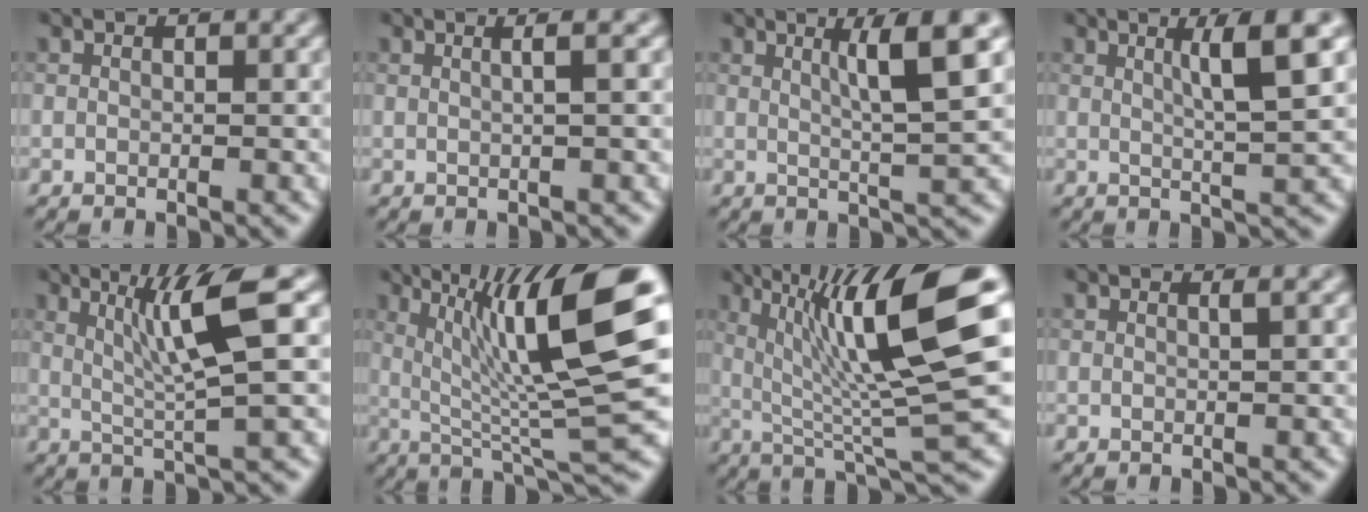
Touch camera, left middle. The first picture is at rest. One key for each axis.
{"total": 2.3, "fx": 0.6, "fy": 0.9, "fz": 2.1, "tx": -0.022, "ty": 0.008, "tz": -0.012}
{"total": 5.2, "fx": 1.9, "fy": 0.5, "fz": 4.8, "tx": -0.074, "ty": 0.002, "tz": 0.034}
{"total": 4.6, "fx": 1.7, "fy": 0.5, "fz": 4.3, "tx": -0.062, "ty": 0.003, "tz": 0.029}
{"total": 5.6, "fx": 1.7, "fy": 0.4, "fz": 5.3, "tx": -0.101, "ty": 0.004, "tz": 0.038}
{"total": 12.4, "fx": 3.2, "fy": 2.0, "fz": 11.8, "tx": -0.181, "ty": 0.008, "tz": 0.060}
{"total": 12.7, "fx": 3.4, "fy": 2.1, "fz": 12.0, "tx": -0.186, "ty": 0.008, "tz": 0.063}
{"total": 0.6, "fx": 0.2, "fy": 0.2, "fz": 0.5, "tx": -0.003, "ty": 0.001, "tz": -0.001}